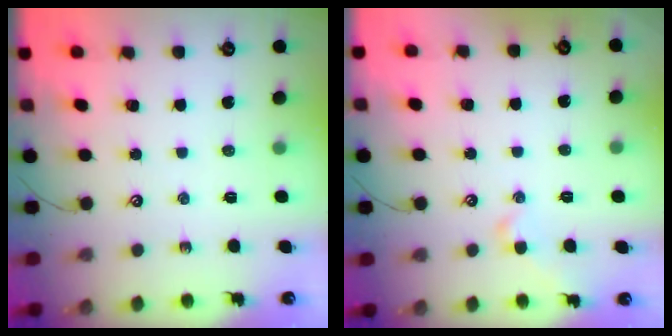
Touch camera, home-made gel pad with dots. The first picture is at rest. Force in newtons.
{"total": 0.9, "press": 0.8, "slide": 0.4}